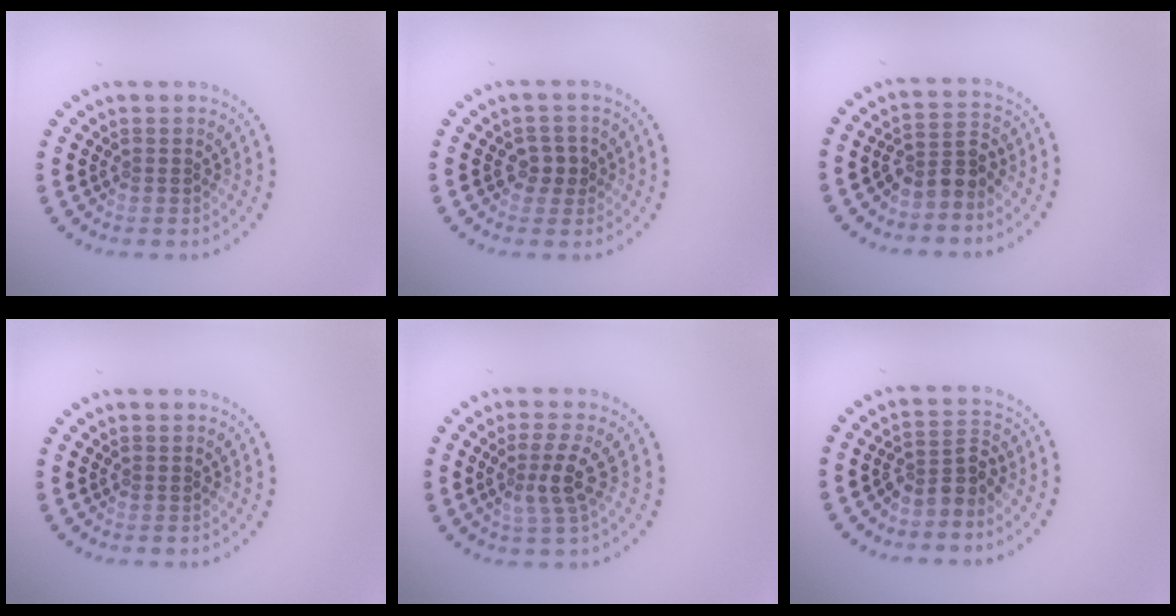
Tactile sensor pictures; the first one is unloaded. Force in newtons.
{"total": 1.8, "press": 1.8, "slide": 0.6}
{"total": 2.7, "press": 2.3, "slide": 1.5}
{"total": 0.0}
{"total": 2.7, "press": 2.4, "slide": 1.3}
{"total": 2.7, "press": 2.0, "slide": 1.9}